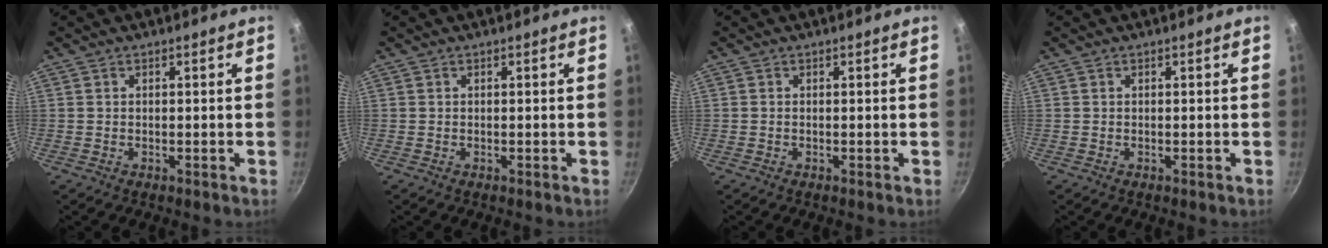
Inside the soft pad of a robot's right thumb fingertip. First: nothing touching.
{"total": 0.0}
{"total": 0.0}
{"total": 0.0}